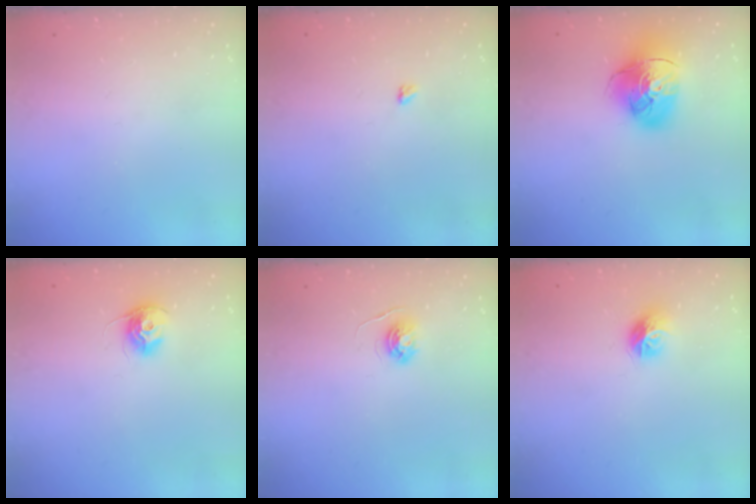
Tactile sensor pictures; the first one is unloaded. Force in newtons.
{"total": 2.4, "press": 2.4, "slide": 0.4}
{"total": 15.2, "press": 15.1, "slide": 1.9}
{"total": 10.3, "press": 10.3, "slide": 0.5}
{"total": 4.0, "press": 4.0, "slide": 0.4}
{"total": 8.8, "press": 8.8, "slide": 0.4}